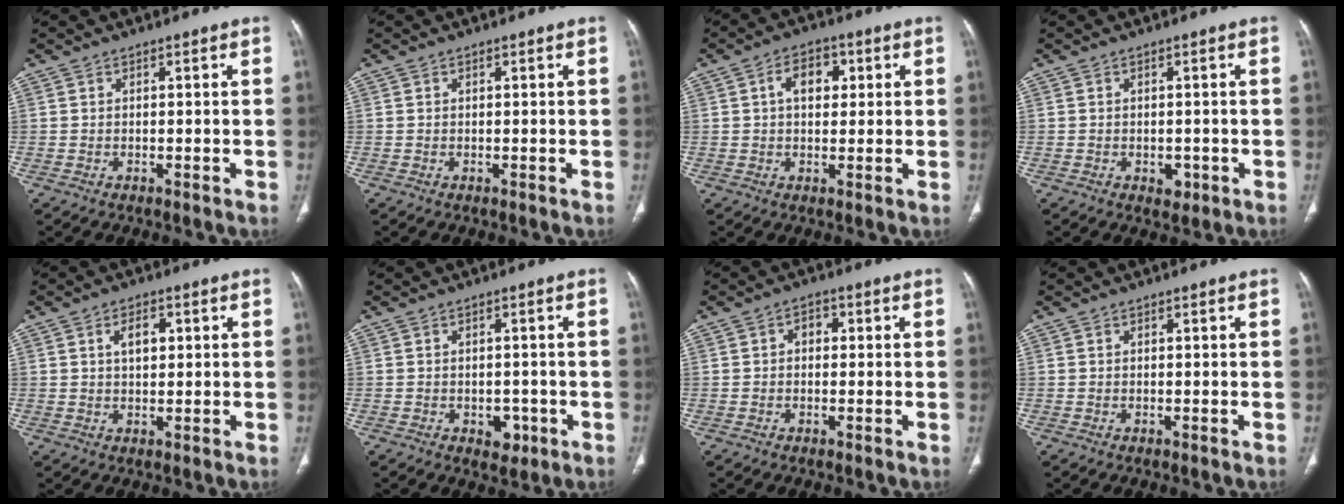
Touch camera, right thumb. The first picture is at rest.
{"total": 0.0}
{"total": 6.6, "force": [1.7, 4.2, 4.8], "torque": [-0.057, 0.007, 0.022]}
{"total": 2.4, "force": [-0.8, 1.7, 1.5], "torque": [-0.010, 0.001, -0.004]}
{"total": 4.2, "force": [1.2, 2.4, 3.3], "torque": [-0.049, 0.000, 0.021]}
{"total": 3.6, "force": [-1.3, 2.6, 2.2], "torque": [-0.011, 0.004, -0.010]}
{"total": 2.7, "force": [0.3, 1.9, 1.8], "torque": [-0.015, 0.010, -0.001]}
{"total": 0.0}